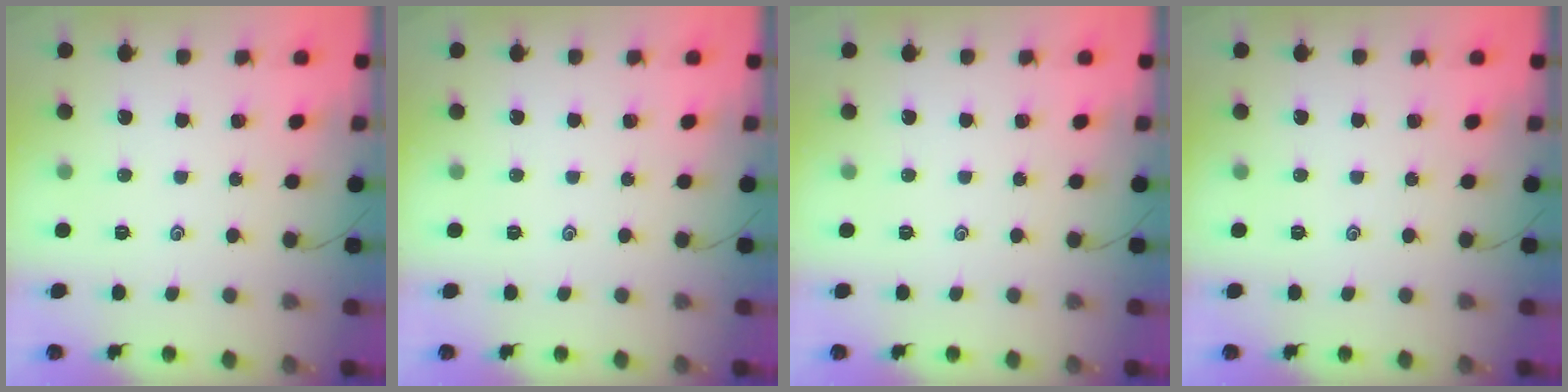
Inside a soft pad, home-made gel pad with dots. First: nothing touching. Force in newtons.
{"total": 0.0}
{"total": 0.0}
{"total": 0.0}